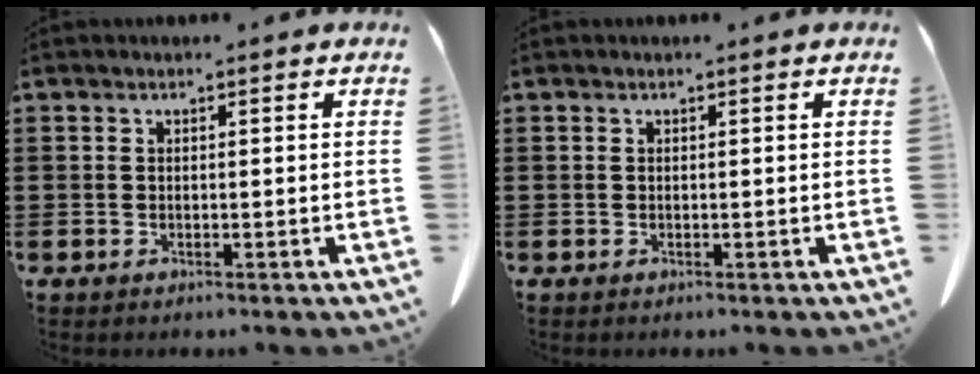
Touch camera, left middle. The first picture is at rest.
{"total": 0.0}